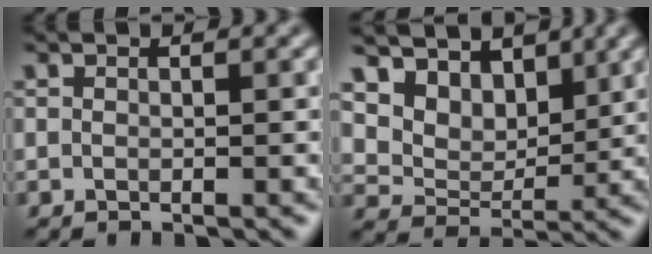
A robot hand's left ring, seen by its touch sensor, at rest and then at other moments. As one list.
[{"total": 8.8, "force": [5.4, 5.8, 3.9], "torque": [-0.097, -0.008, 0.103]}]